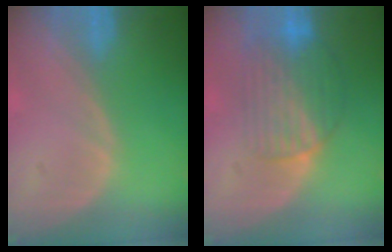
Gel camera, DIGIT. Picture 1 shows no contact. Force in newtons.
{"total": 8.0, "press": 7.6, "slide": 2.7}